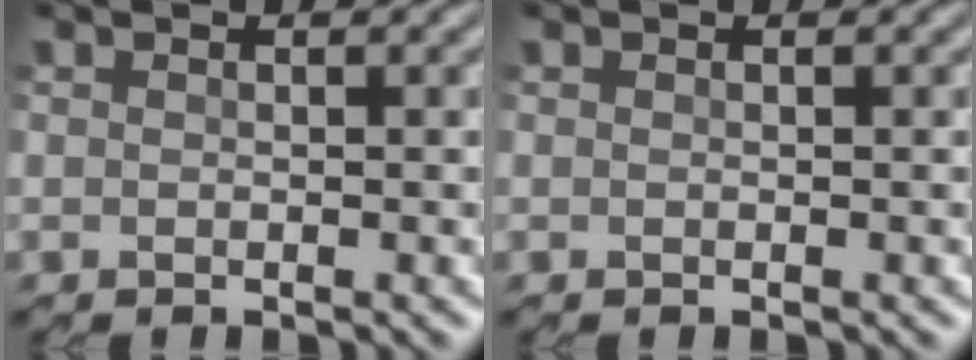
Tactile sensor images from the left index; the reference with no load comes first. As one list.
[{"total": 0.0}]